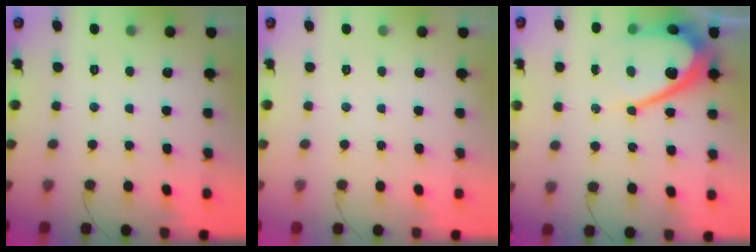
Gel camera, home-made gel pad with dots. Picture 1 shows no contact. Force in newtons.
{"total": 0.0}
{"total": 14.8, "press": 14.8, "slide": 1.0}